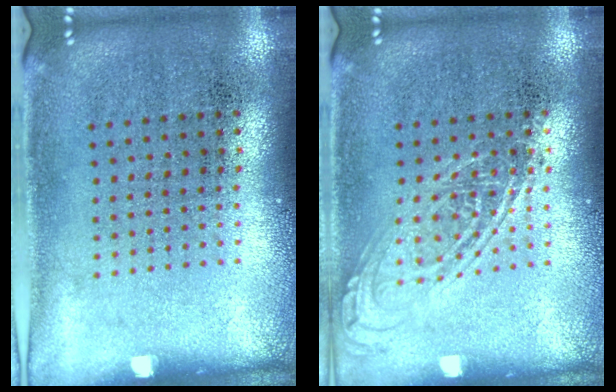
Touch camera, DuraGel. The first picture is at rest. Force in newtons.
{"total": 2.2, "press": 2.2, "slide": 0.2}